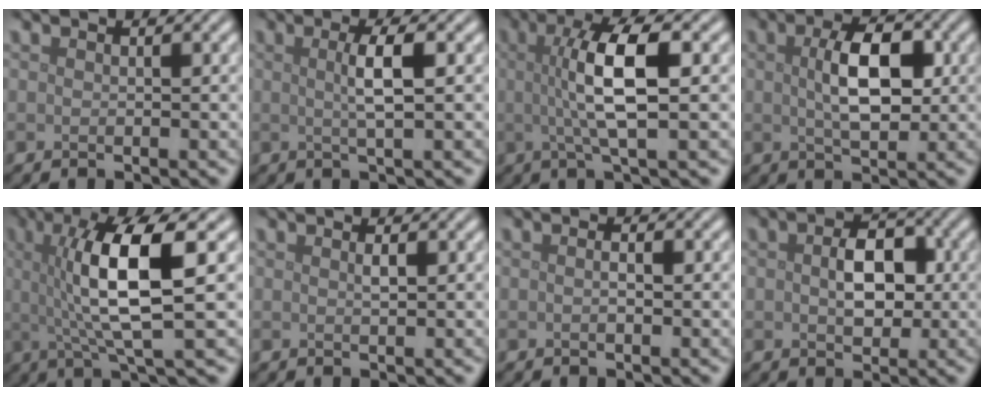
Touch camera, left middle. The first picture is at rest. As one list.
[{"total": 3.0, "force": [0.3, 0.5, 2.9], "torque": [-0.049, 0.006, 0.001]}, {"total": 6.3, "force": [0.5, 1.5, 6.1], "torque": [-0.111, 0.008, 0.007]}, {"total": 5.3, "force": [0.7, 2.6, 4.6], "torque": [-0.087, 0.004, 0.011]}, {"total": 8.3, "force": [1.2, 1.8, 8.0], "torque": [-0.129, 0.004, 0.021]}, {"total": 0.7, "force": [0.2, 0.1, 0.7], "torque": [-0.013, 0.002, 0.003]}, {"total": 0.8, "force": [-0.1, 0.3, 0.8], "torque": [-0.013, -0.003, -0.002]}, {"total": 4.3, "force": [0.1, 2.7, 3.3], "torque": [-0.061, 0.000, 0.000]}]